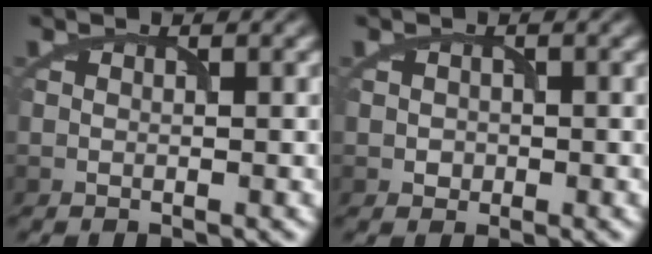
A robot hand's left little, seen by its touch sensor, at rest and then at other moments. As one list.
[{"total": 0.9, "force": [-0.1, 0.9, 0.2], "torque": [0.000, -0.003, -0.001]}]